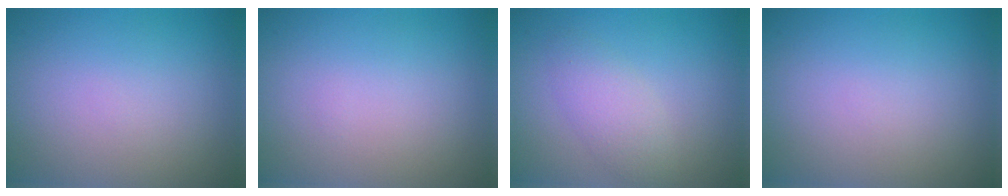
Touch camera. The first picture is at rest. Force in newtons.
{"total": 0.0}
{"total": 2.7, "press": 2.6, "slide": 0.1}
{"total": 0.0}